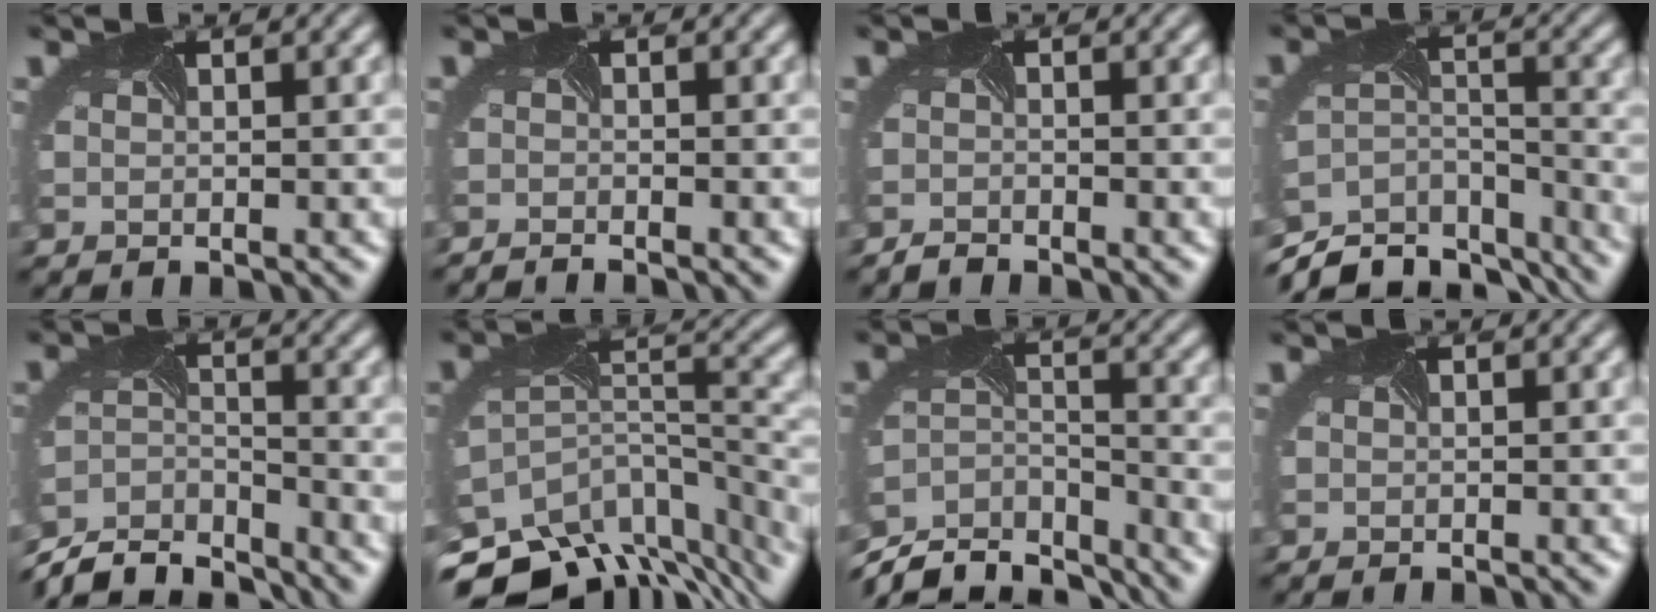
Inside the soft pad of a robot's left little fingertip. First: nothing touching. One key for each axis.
{"total": 2.4, "fx": -2.4, "fy": -0.4, "fz": -0.2, "tx": -0.003, "ty": -0.011, "tz": -0.038}
{"total": 1.8, "fx": -1.7, "fy": 0.0, "fz": -0.5, "tx": -0.003, "ty": -0.004, "tz": -0.036}
{"total": 9.7, "fx": -9.1, "fy": 2.7, "fz": 1.7, "tx": -0.037, "ty": 0.003, "tz": -0.132}
{"total": 7.3, "fx": -7.2, "fy": 1.0, "fz": 0.9, "tx": -0.029, "ty": -0.009, "tz": -0.135}
{"total": 10.4, "fx": -7.9, "fy": 5.3, "fz": 4.2, "tx": -0.104, "ty": -0.009, "tz": -0.119}
{"total": 8.8, "fx": -8.5, "fy": 1.9, "fz": 1.7, "tx": -0.048, "ty": -0.006, "tz": -0.142}
{"total": 0.0}